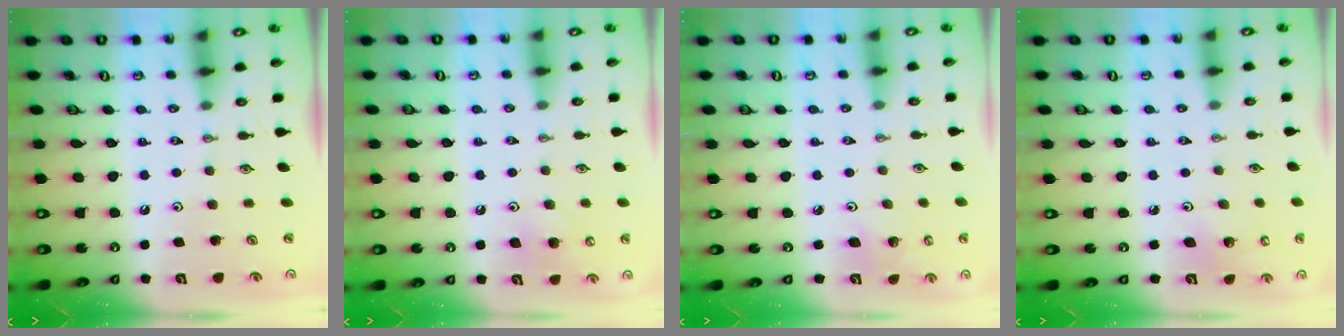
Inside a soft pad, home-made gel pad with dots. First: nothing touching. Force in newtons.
{"total": 7.0, "press": 6.9, "slide": 0.7}
{"total": 2.8, "press": 2.8, "slide": 0.4}
{"total": 3.6, "press": 3.2, "slide": 1.6}